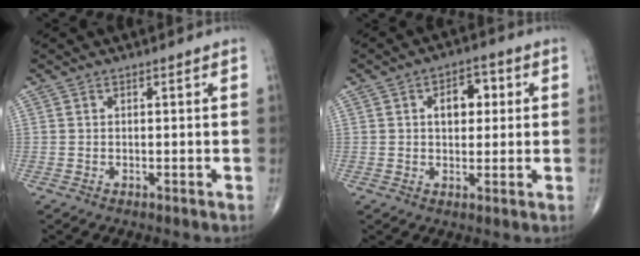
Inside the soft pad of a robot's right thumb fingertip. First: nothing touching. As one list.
[{"total": 6.5, "force": [1.4, 4.2, 4.8], "torque": [-0.047, 0.009, 0.017]}]